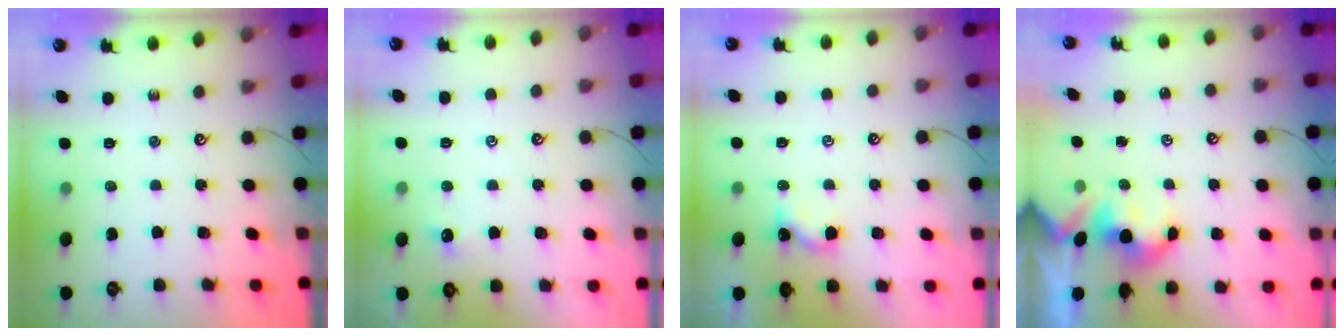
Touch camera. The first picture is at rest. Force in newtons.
{"total": 1.0, "press": 0.9, "slide": 0.5}
{"total": 2.1, "press": 2.1, "slide": 0.2}
{"total": 1.8, "press": 1.8, "slide": 0.2}